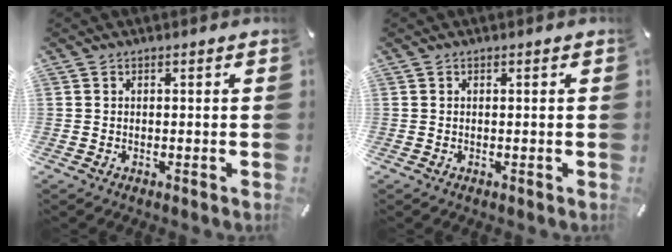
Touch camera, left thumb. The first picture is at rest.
{"total": 0.0}